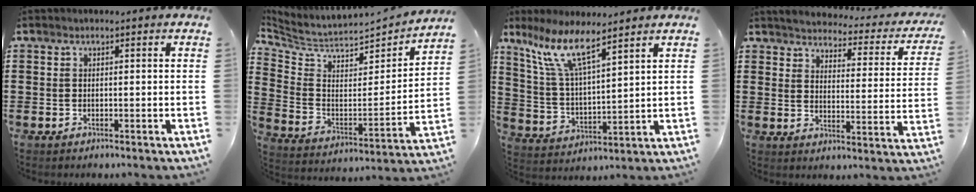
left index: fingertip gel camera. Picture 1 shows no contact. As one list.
[{"total": 4.5, "force": [4.2, 1.3, 0.8], "torque": [-0.046, -0.045, 0.068]}, {"total": 9.4, "force": [7.1, 1.6, 5.9], "torque": [-0.138, -0.025, 0.129]}, {"total": 2.9, "force": [2.8, 0.0, 0.5], "torque": [-0.024, -0.031, 0.039]}]